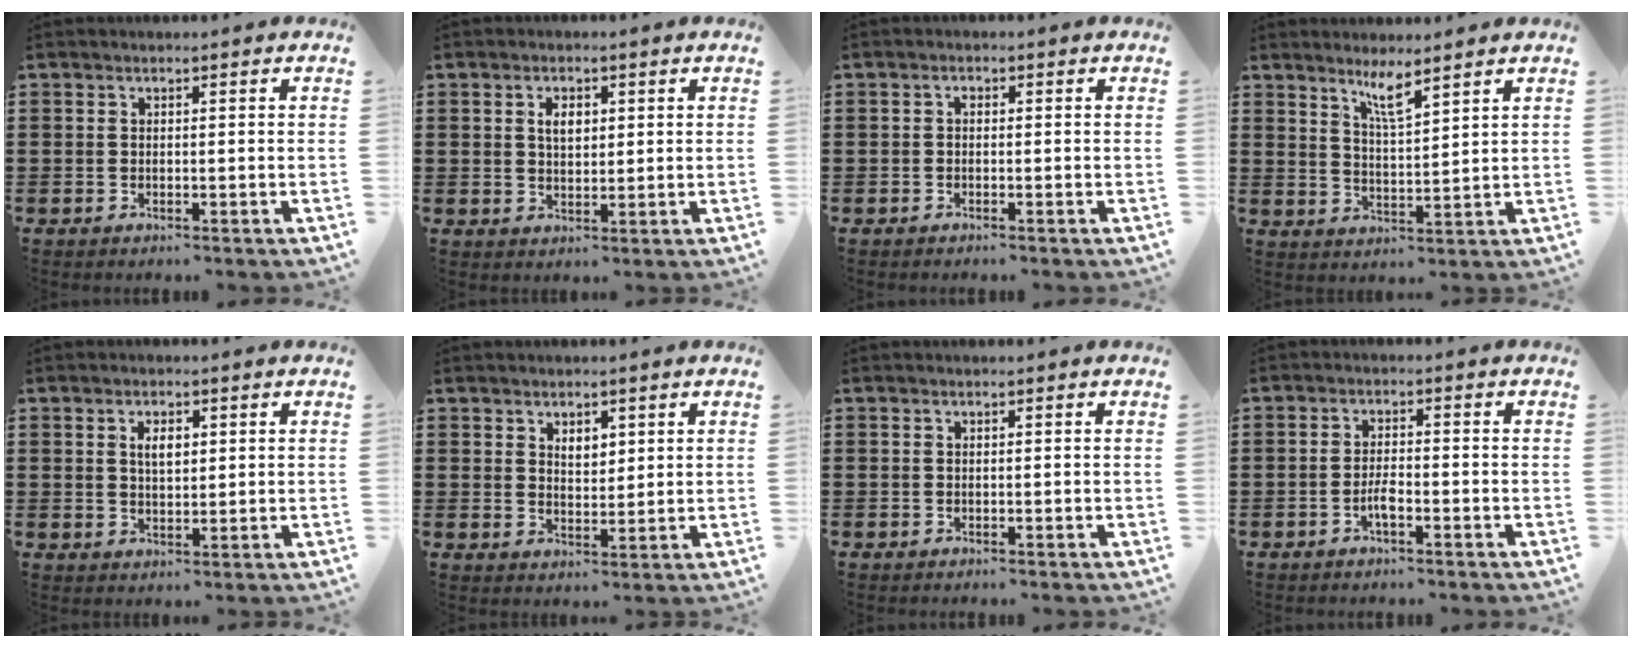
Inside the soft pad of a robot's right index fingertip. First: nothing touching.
{"total": 2.9, "force": [0.8, 1.6, 2.2], "torque": [-0.049, 0.008, 0.014]}
{"total": 0.7, "force": [-0.4, 0.4, 0.4], "torque": [-0.010, 0.001, -0.008]}
{"total": 4.3, "force": [3.4, 0.4, 2.5], "torque": [-0.058, 0.001, 0.060]}
{"total": 2.9, "force": [0.9, 1.3, 2.4], "torque": [-0.042, 0.002, 0.012]}
{"total": 2.6, "force": [1.8, 1.5, 1.2], "torque": [-0.028, 0.006, 0.032]}
{"total": 0.0}
{"total": 2.9, "force": [-1.5, 0.6, 2.5], "torque": [-0.060, -0.005, -0.030]}